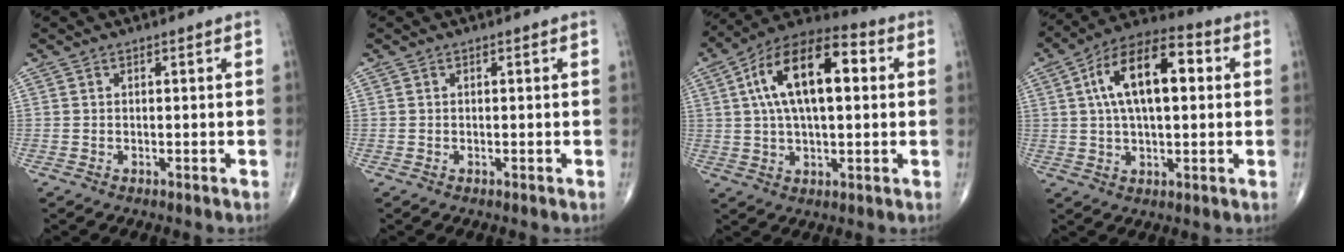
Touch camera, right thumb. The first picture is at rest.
{"total": 0.0}
{"total": 18.3, "force": [3.8, 8.6, 15.7], "torque": [-0.260, 0.028, 0.055]}
{"total": 16.4, "force": [3.3, 7.8, 14.0], "torque": [-0.232, 0.026, 0.048]}